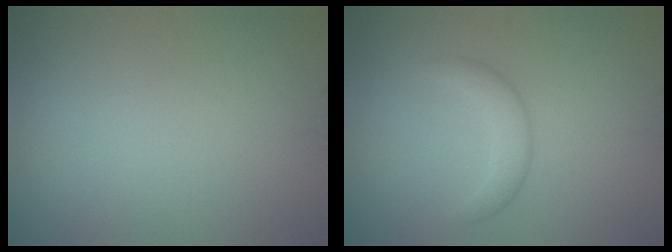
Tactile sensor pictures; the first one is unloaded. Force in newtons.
{"total": 2.1, "press": 2.1, "slide": 0.2}